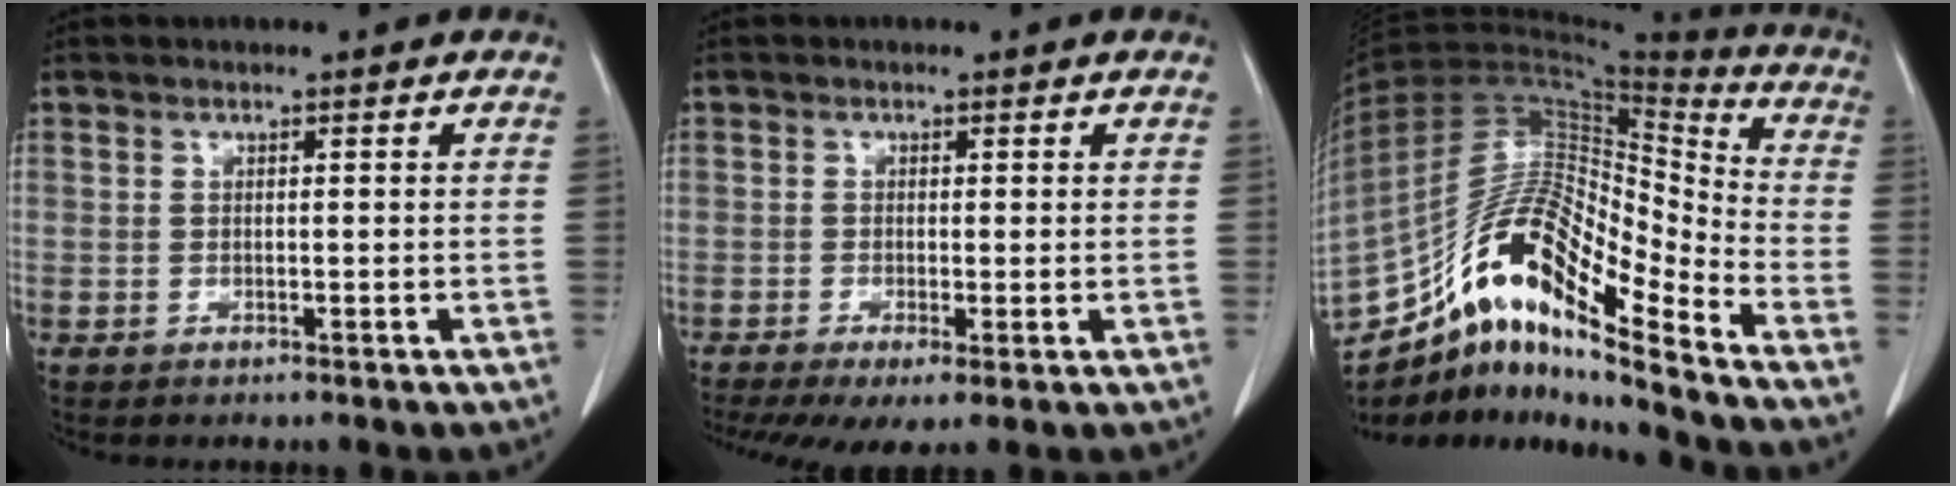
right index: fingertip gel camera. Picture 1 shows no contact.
{"total": 6.2, "force": [-3.3, 1.7, 5.0], "torque": [-0.083, -0.017, -0.057]}
{"total": 18.8, "force": [-12.5, 3.9, 13.5], "torque": [-0.258, 0.032, -0.221]}